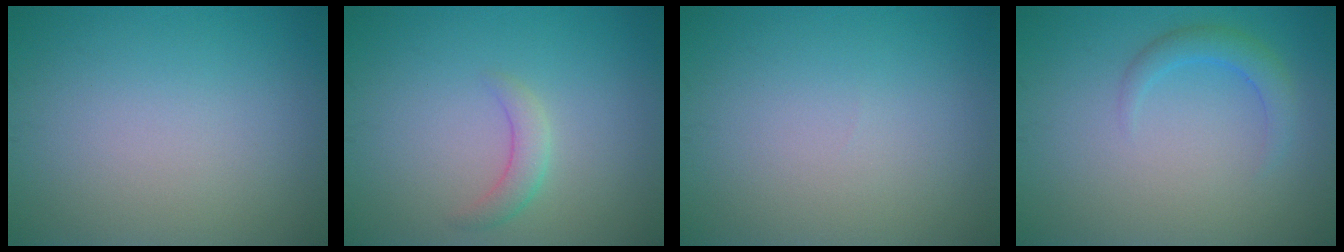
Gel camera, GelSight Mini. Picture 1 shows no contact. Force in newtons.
{"total": 1.8, "press": 1.8, "slide": 0.2}
{"total": 0.0}
{"total": 2.1, "press": 2.1, "slide": 0.3}